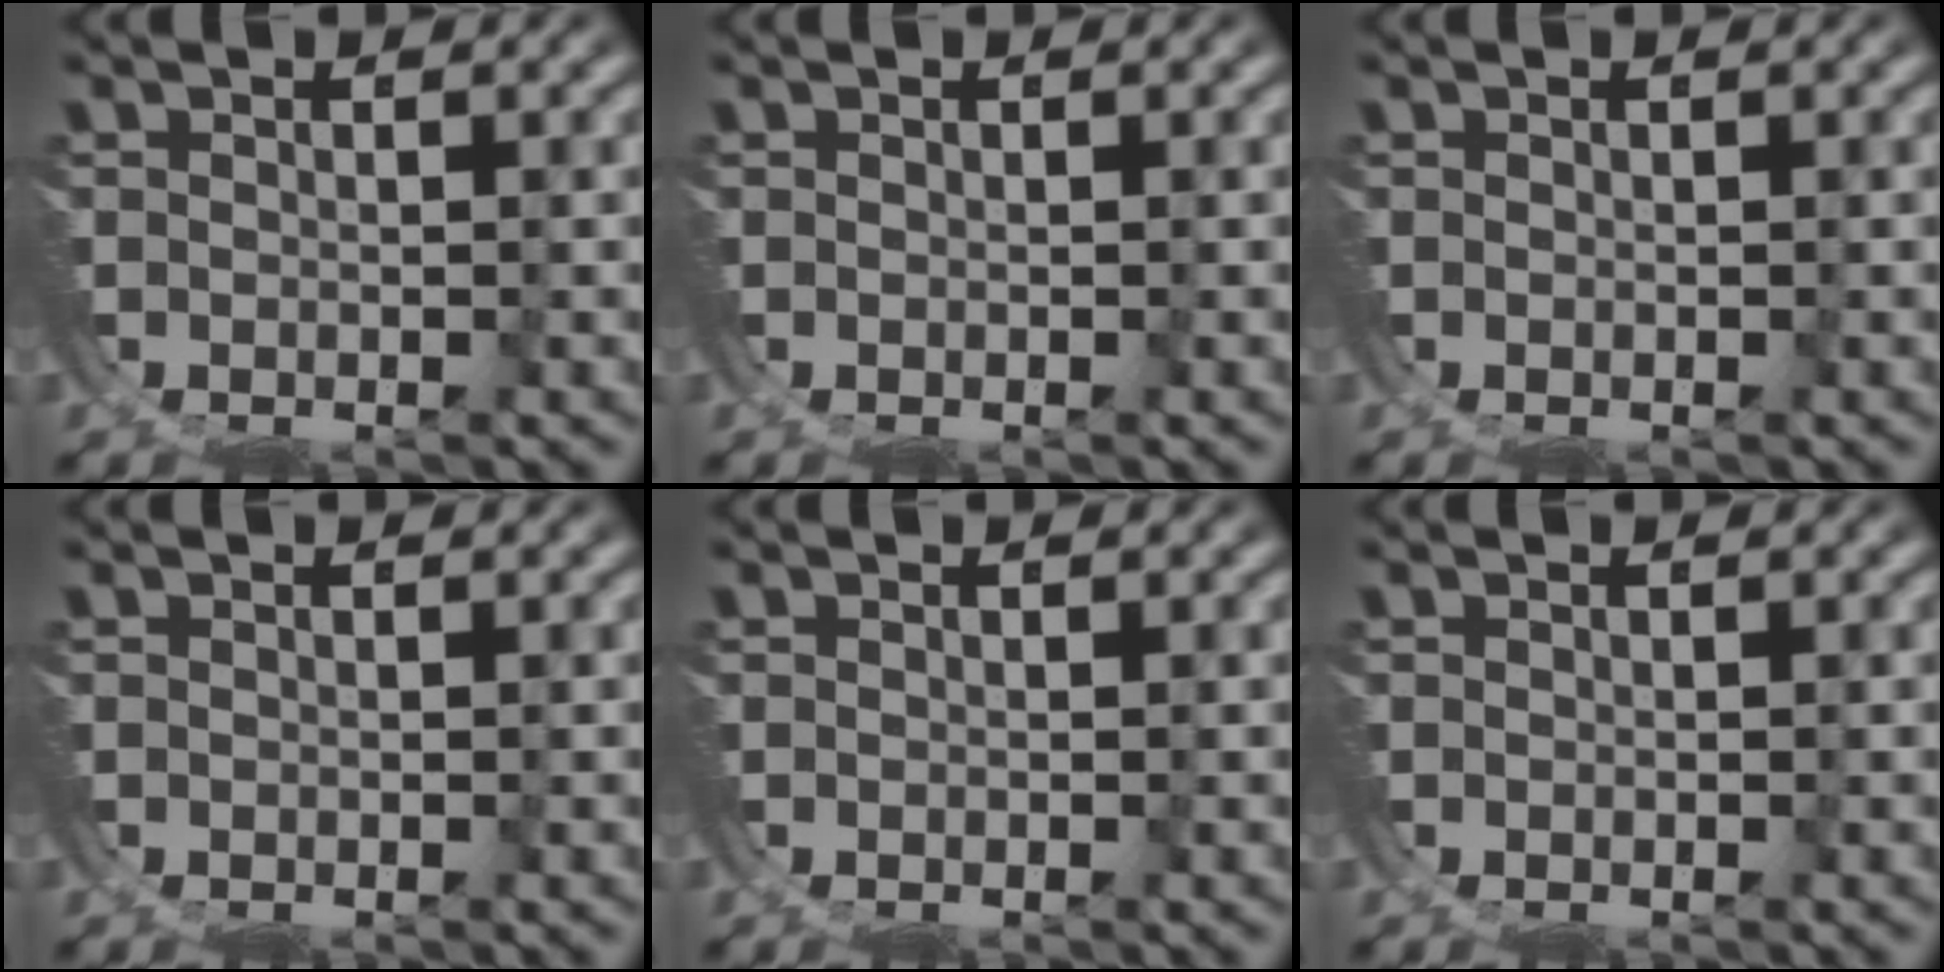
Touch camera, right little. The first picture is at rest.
{"total": 0.0}
{"total": 0.0}
{"total": 0.0}
{"total": 0.0}
{"total": 0.0}